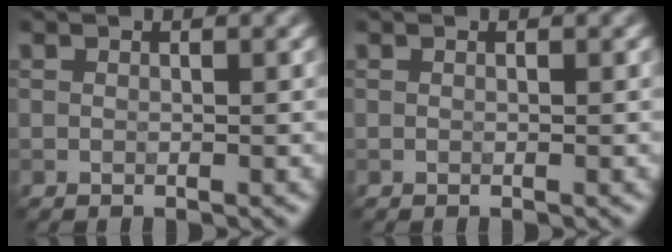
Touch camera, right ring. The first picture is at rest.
{"total": 0.0}